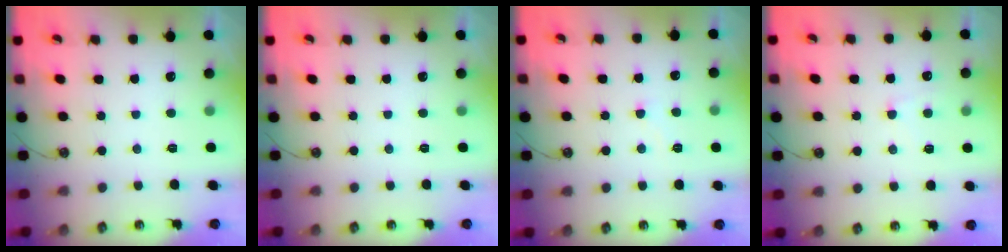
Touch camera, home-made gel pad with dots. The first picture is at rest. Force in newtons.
{"total": 0.0}
{"total": 5.0, "press": 5.0, "slide": 0.4}
{"total": 2.6, "press": 2.5, "slide": 0.4}